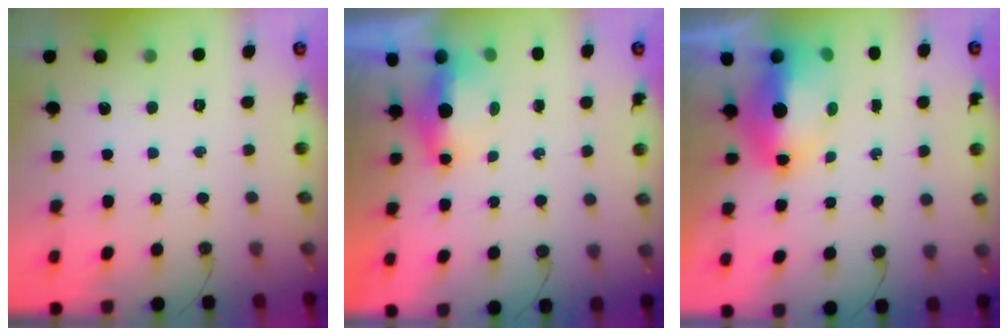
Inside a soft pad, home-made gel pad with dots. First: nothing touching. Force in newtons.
{"total": 5.7, "press": 5.7, "slide": 0.8}
{"total": 10.4, "press": 10.3, "slide": 1.1}